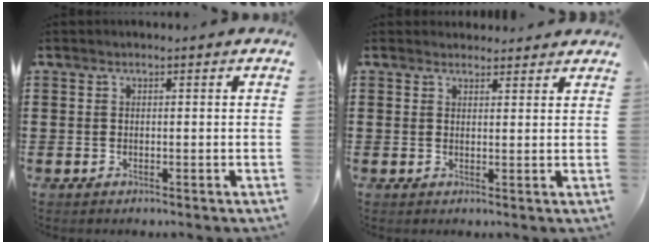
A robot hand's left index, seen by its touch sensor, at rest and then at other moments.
{"total": 2.0, "force": [1.9, 0.5, 0.1], "torque": [-0.005, 0.001, 0.038]}